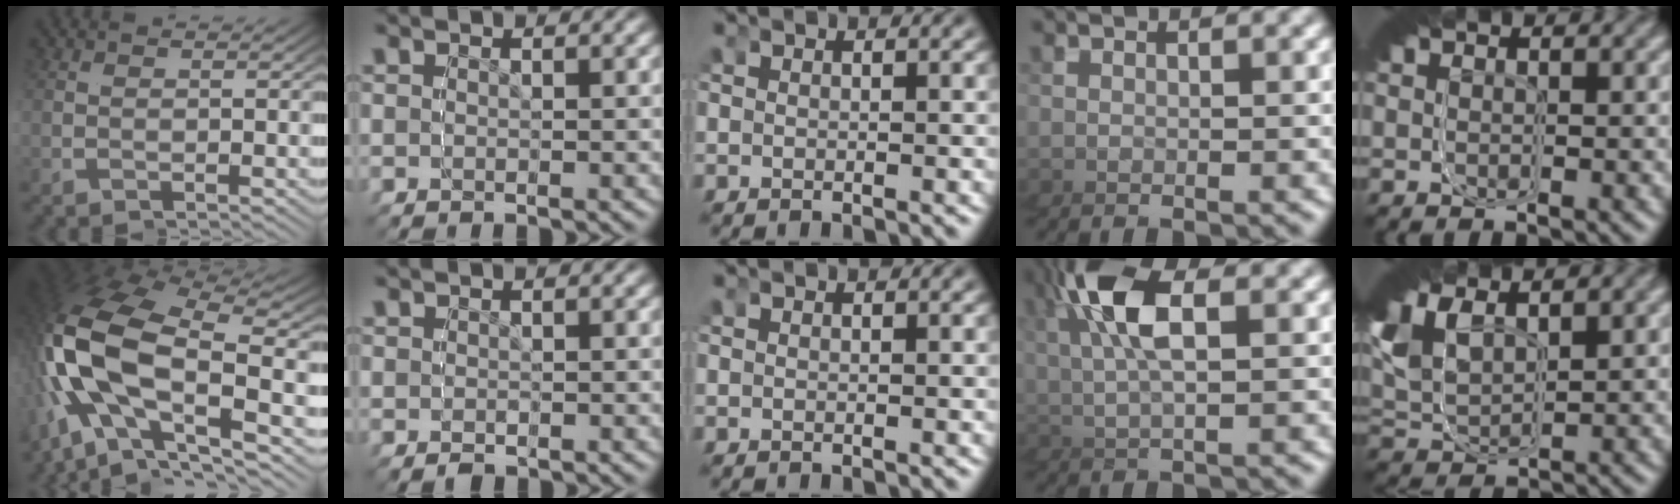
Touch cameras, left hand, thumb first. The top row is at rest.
{"thumb": {"total": 13.5, "force": [-0.2, 7.3, 11.4], "torque": [-0.243, 0.008, -0.015]}, "index": {"total": 1.1, "force": [0.3, 1.0, 0.3], "torque": [-0.002, -0.004, 0.008]}, "ring": {"total": 4.7, "force": [1.8, 1.1, 4.2], "torque": [-0.125, 0.009, 0.027]}, "little": {"total": 7.9, "force": [1.3, 5.9, 5.1], "torque": [-0.102, 0.002, 0.010]}}